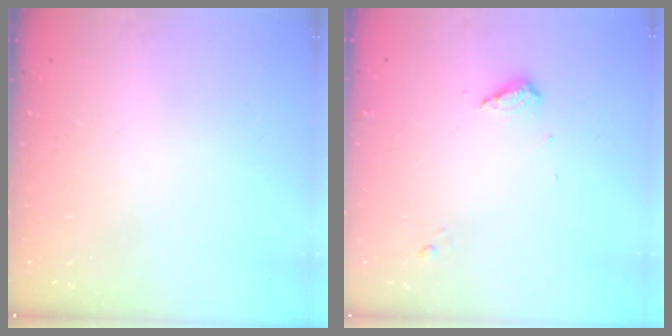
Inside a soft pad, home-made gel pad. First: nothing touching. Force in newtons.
{"total": 6.4, "press": 6.4, "slide": 0.7}